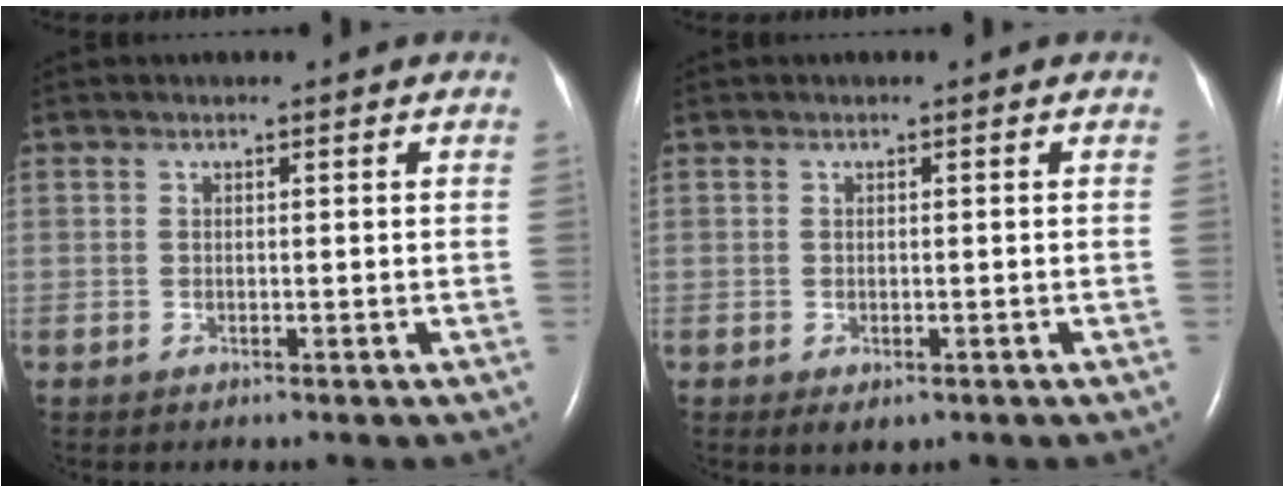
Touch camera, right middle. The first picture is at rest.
{"total": 1.7, "force": [-0.7, 0.9, 1.2], "torque": [-0.018, -0.003, -0.003]}